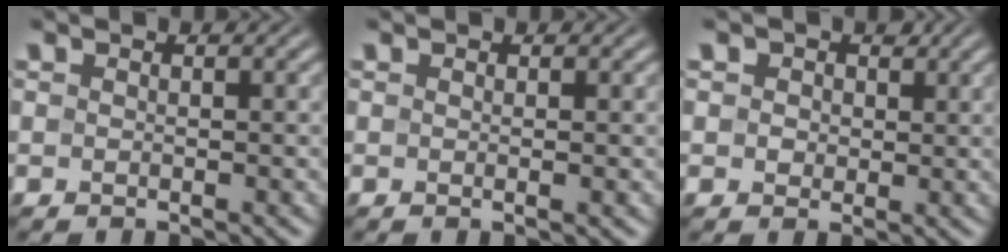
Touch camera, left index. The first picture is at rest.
{"total": 0.7, "force": [0.1, 0.2, 0.7], "torque": [-0.009, 0.001, -0.001]}
{"total": 3.0, "force": [1.4, 2.3, 1.3], "torque": [-0.028, 0.003, 0.014]}